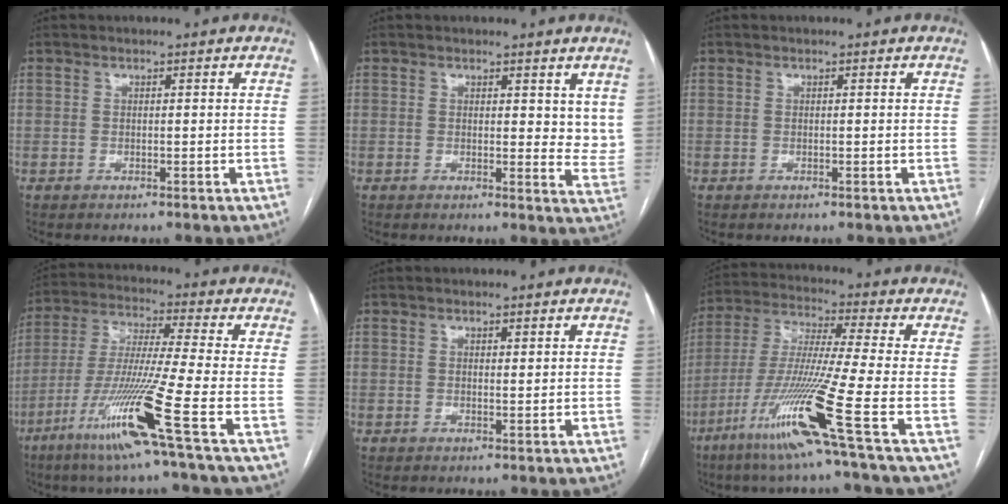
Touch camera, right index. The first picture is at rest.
{"total": 4.9, "force": [3.2, 2.4, 2.9], "torque": [-0.019, -0.023, 0.034]}
{"total": 0.0}
{"total": 15.2, "force": [-7.2, -2.3, 13.1], "torque": [-0.264, -0.036, -0.140]}
{"total": 0.7, "force": [0.4, 0.2, 0.5], "torque": [-0.006, -0.002, 0.005]}
{"total": 16.0, "force": [-7.8, -2.5, 13.8], "torque": [-0.285, -0.037, -0.150]}